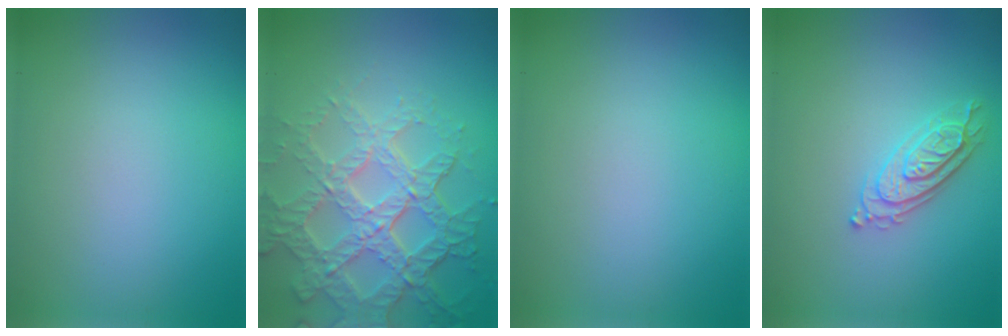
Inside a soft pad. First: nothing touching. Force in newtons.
{"total": 7.3, "press": 5.2, "slide": 5.2}
{"total": 0.0}
{"total": 2.4, "press": 2.3, "slide": 0.7}